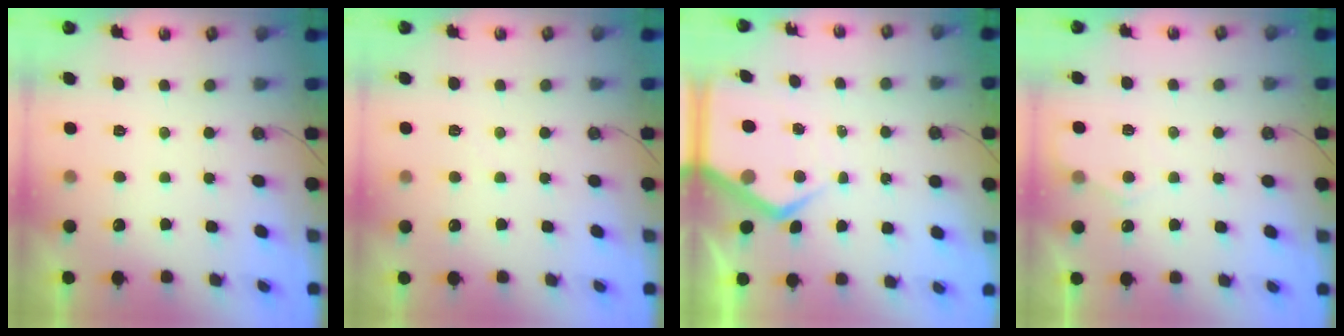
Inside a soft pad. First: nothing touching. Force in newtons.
{"total": 4.3, "press": 4.2, "slide": 0.4}
{"total": 7.1, "press": 7.1, "slide": 0.7}
{"total": 4.5, "press": 4.5, "slide": 0.5}